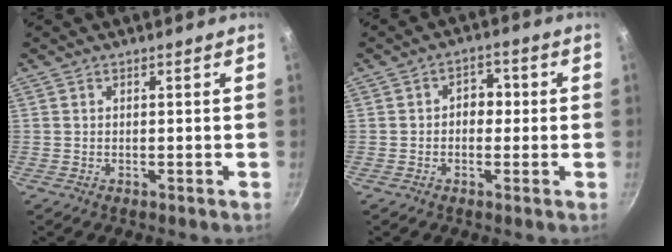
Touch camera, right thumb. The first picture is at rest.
{"total": 4.1, "force": [-0.1, 3.2, 2.5], "torque": [-0.005, 0.008, -0.008]}